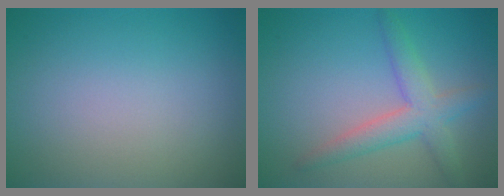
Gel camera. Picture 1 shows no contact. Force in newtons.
{"total": 3.9, "press": 3.9, "slide": 0.1}